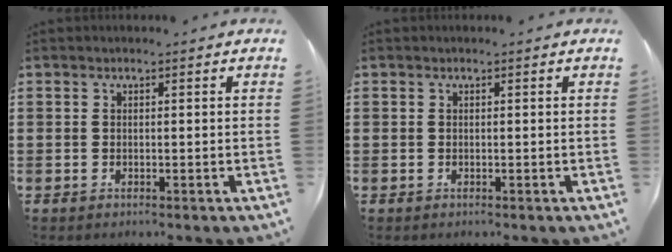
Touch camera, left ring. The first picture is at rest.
{"total": 0.0}